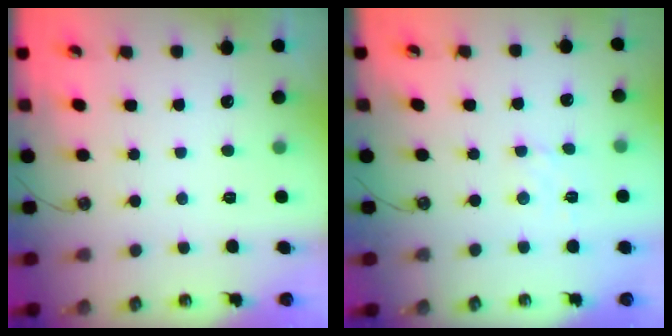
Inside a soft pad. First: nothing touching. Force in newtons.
{"total": 2.1, "press": 2.0, "slide": 0.6}